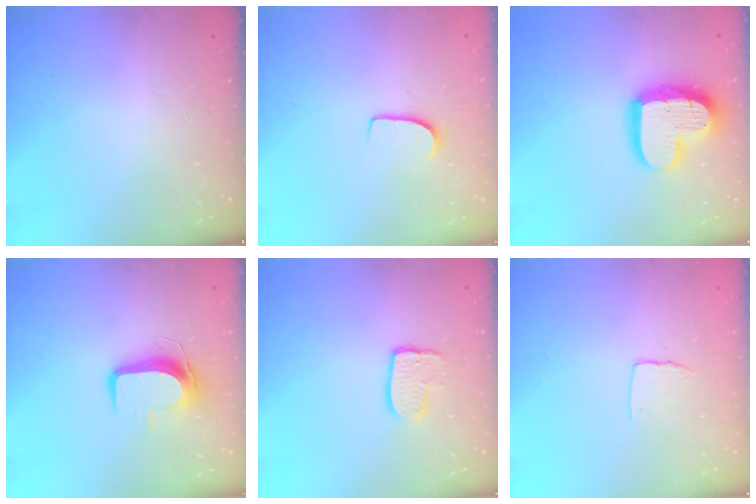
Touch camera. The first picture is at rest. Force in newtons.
{"total": 7.7, "press": 7.6, "slide": 0.7}
{"total": 18.3, "press": 18.2, "slide": 1.9}
{"total": 10.1, "press": 10.1, "slide": 0.9}
{"total": 8.0, "press": 8.0, "slide": 0.7}
{"total": 5.1, "press": 5.1, "slide": 0.4}